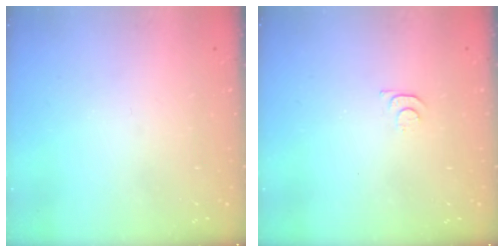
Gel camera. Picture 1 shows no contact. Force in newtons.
{"total": 4.3, "press": 4.2, "slide": 0.5}